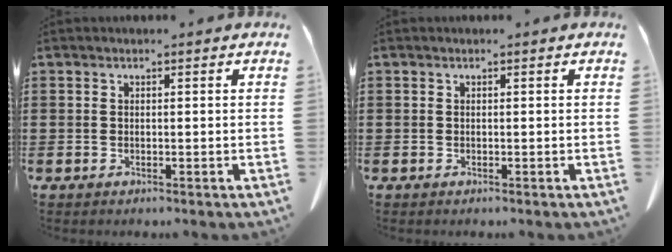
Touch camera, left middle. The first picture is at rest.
{"total": 0.0}